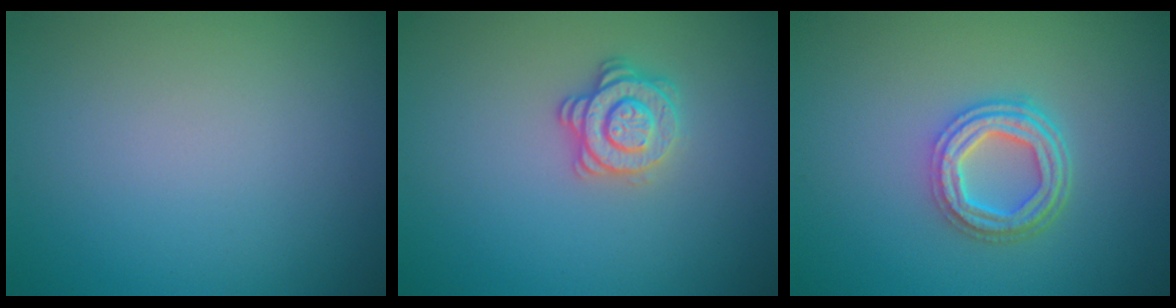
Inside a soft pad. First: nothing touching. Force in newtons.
{"total": 2.8, "press": 2.5, "slide": 1.2}
{"total": 4.3, "press": 3.3, "slide": 2.7}